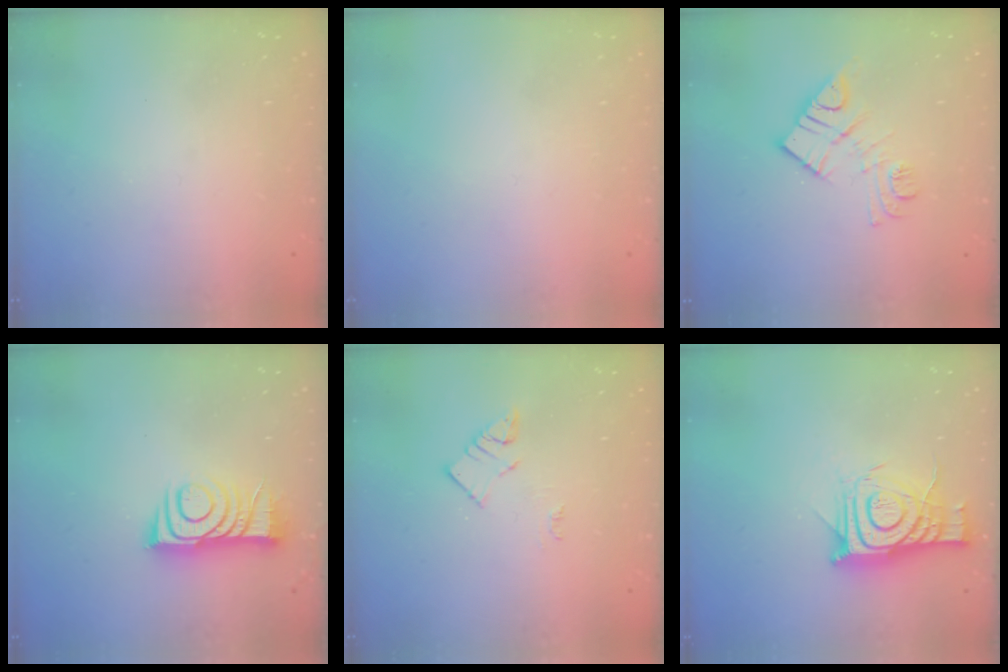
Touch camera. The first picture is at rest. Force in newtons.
{"total": 1.5, "press": 1.5, "slide": 0.1}
{"total": 11.3, "press": 11.3, "slide": 0.3}
{"total": 9.3, "press": 9.3, "slide": 0.6}
{"total": 4.6, "press": 4.6, "slide": 0.3}
{"total": 12.7, "press": 12.6, "slide": 1.1}